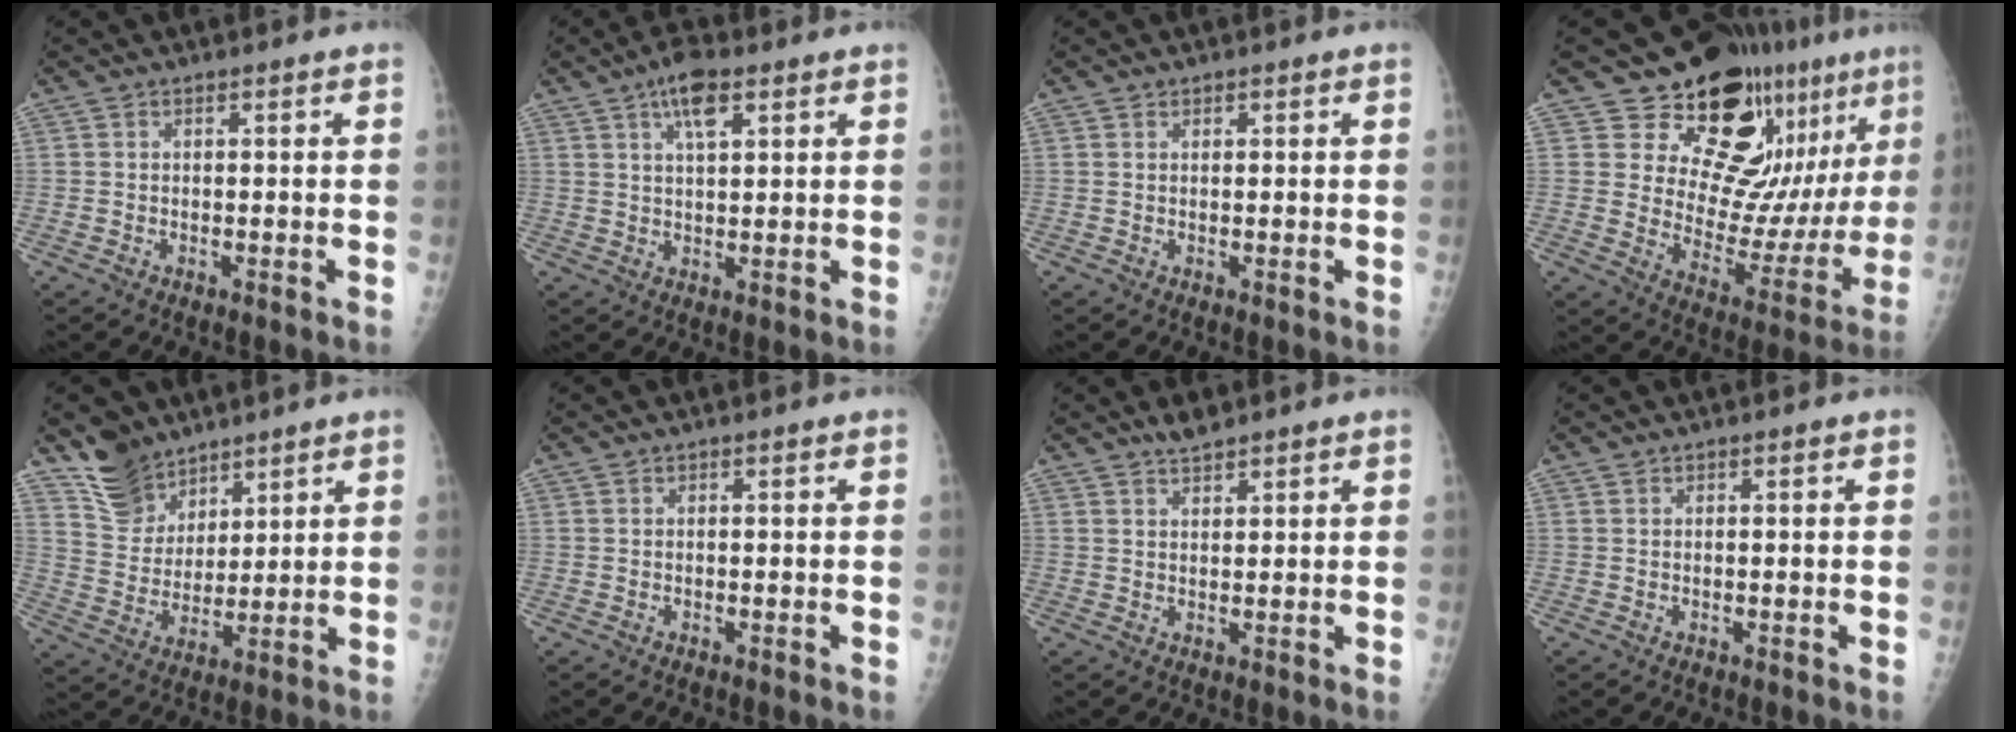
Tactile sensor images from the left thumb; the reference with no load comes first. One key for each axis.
{"total": 6.3, "fx": 3.2, "fy": 2.3, "fz": 4.9, "tx": -0.079, "ty": -0.004, "tz": 0.053}
{"total": 0.7, "fx": 0.4, "fy": 0.5, "fz": 0.3, "tx": 0.001, "ty": -0.001, "tz": 0.005}
{"total": 20.0, "fx": 13.3, "fy": 8.9, "fz": 12.0, "tx": -0.110, "ty": -0.090, "tz": 0.188}
{"total": 9.4, "fx": 7.4, "fy": 5.6, "fz": 1.4, "tx": 0.001, "ty": -0.052, "tz": 0.155}
{"total": 0.0}
{"total": 2.9, "fx": 2.5, "fy": 0.8, "fz": 1.2, "tx": -0.016, "ty": -0.011, "tz": 0.043}
{"total": 0.0}